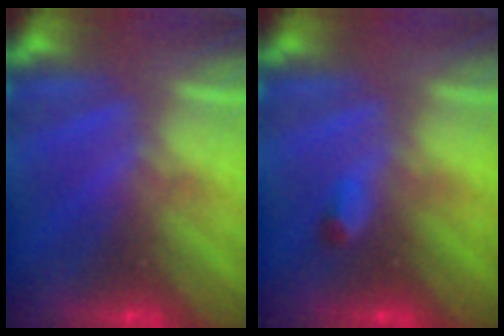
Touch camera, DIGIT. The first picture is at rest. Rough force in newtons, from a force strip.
{"total": 2.4}